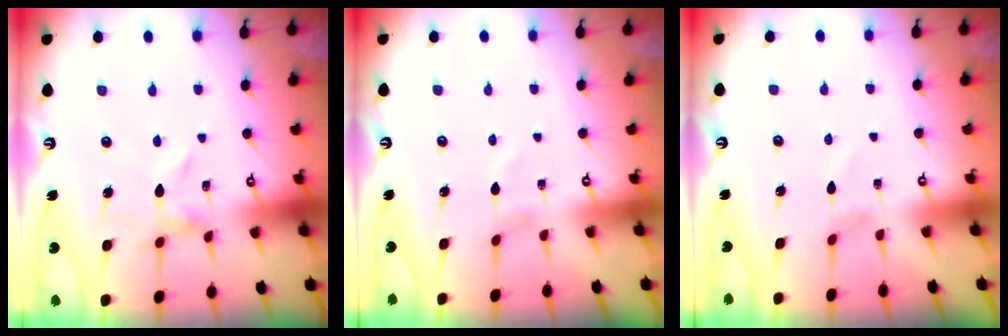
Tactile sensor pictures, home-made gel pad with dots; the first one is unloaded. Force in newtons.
{"total": 1.3, "press": 1.3, "slide": 0.1}
{"total": 0.0}